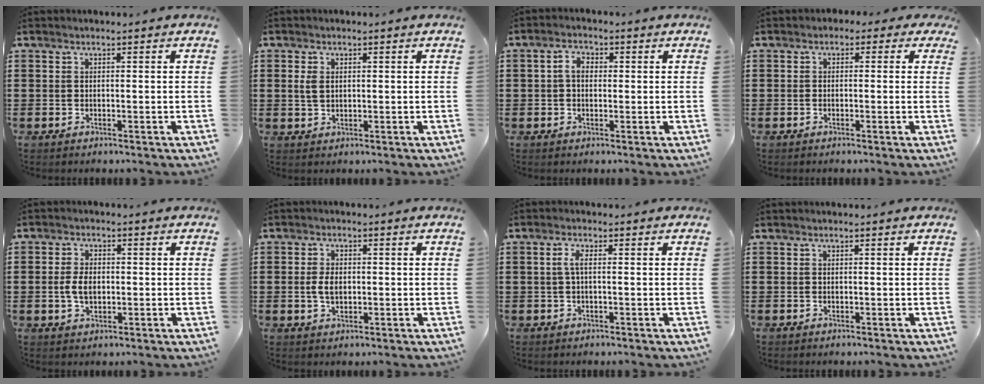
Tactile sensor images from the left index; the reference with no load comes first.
{"total": 2.3, "force": [0.6, 1.5, 1.7], "torque": [-0.046, 0.005, 0.007]}
{"total": 3.0, "force": [0.3, 2.1, 2.1], "torque": [-0.047, 0.013, 0.002]}
{"total": 1.3, "force": [-0.7, 1.0, 0.5], "torque": [-0.013, 0.007, -0.016]}
{"total": 3.9, "force": [-0.2, 2.3, 3.1], "torque": [-0.076, 0.001, -0.008]}
{"total": 3.3, "force": [0.0, 1.9, 2.6], "torque": [-0.060, 0.004, -0.003]}
{"total": 2.2, "force": [0.0, 0.7, 2.1], "torque": [-0.041, 0.004, -0.001]}
{"total": 0.0}